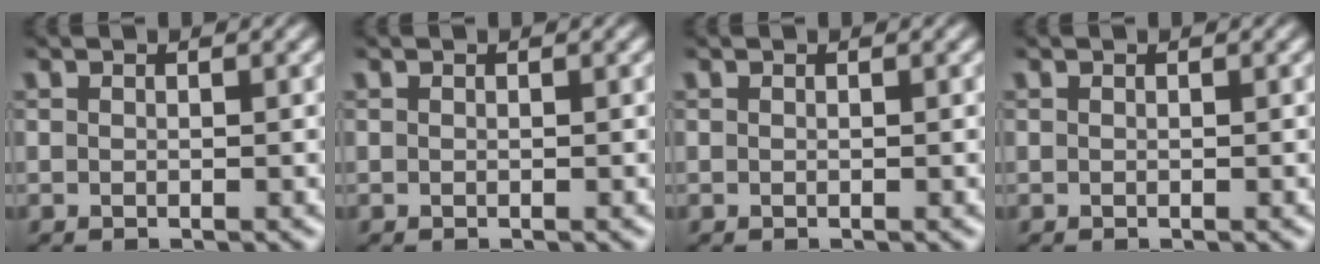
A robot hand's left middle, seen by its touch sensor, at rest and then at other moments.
{"total": 0.0}
{"total": 0.0}
{"total": 0.0}